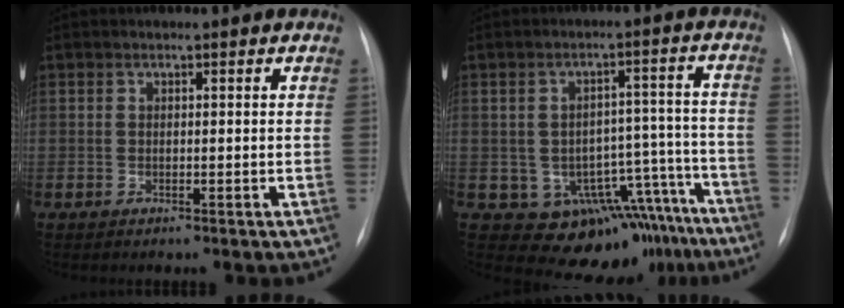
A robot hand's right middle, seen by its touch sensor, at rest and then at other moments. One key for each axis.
{"total": 14.3, "fx": -10.8, "fy": 8.7, "fz": 3.4, "tx": -0.010, "ty": 0.063, "tz": -0.123}